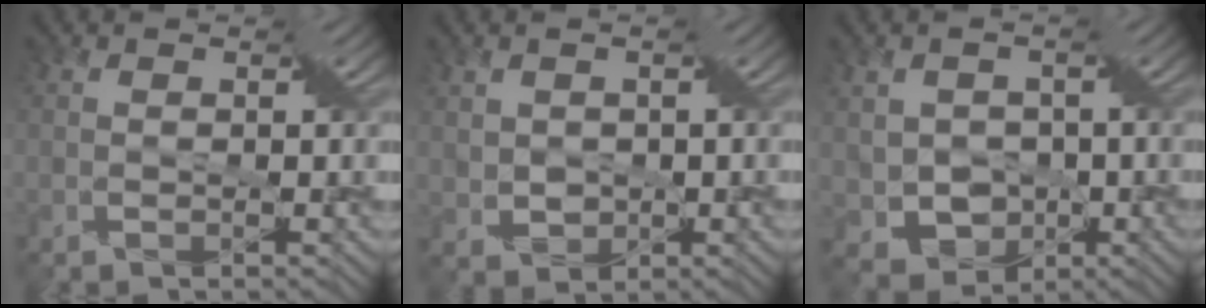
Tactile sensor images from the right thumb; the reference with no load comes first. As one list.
[{"total": 2.2, "force": [0.7, 1.9, 0.8], "torque": [-0.049, -0.014, 0.018]}, {"total": 5.1, "force": [-0.3, 4.6, 2.2], "torque": [-0.064, -0.027, -0.008]}]